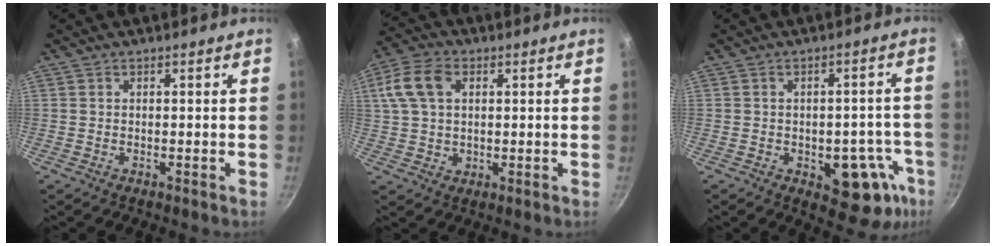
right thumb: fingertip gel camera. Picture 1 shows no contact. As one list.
[{"total": 10.0, "force": [2.7, 6.9, 6.7], "torque": [-0.123, 0.009, 0.044]}, {"total": 12.7, "force": [-4.5, 7.2, 9.4], "torque": [-0.052, 0.021, -0.052]}]